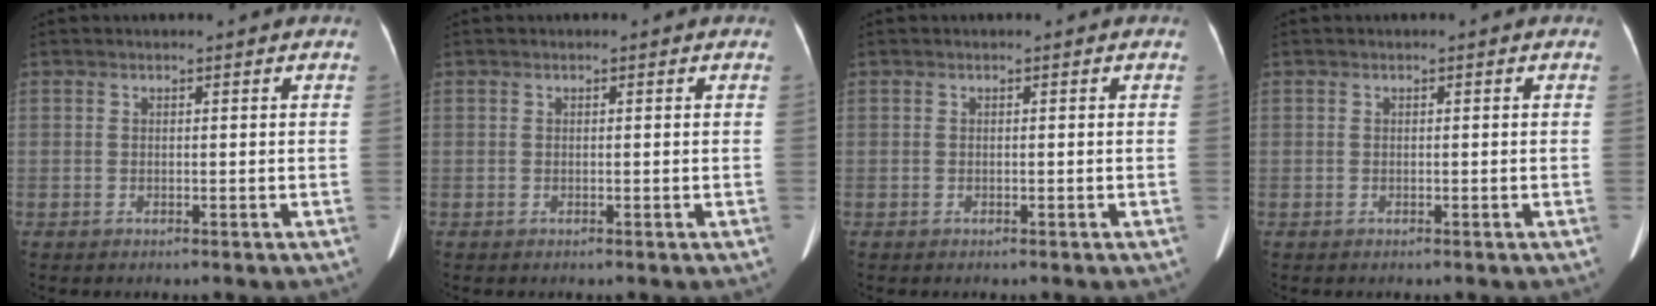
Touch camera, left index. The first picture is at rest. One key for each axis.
{"total": 0.0}
{"total": 0.0}
{"total": 0.0}